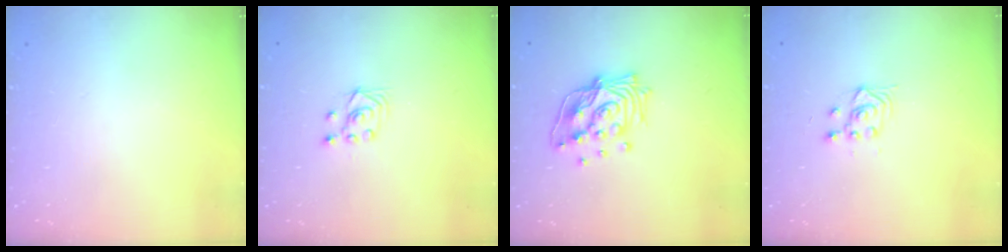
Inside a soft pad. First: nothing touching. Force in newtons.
{"total": 2.6, "press": 2.5, "slide": 1.0}
{"total": 15.9, "press": 15.9, "slide": 1.3}
{"total": 3.0, "press": 2.6, "slide": 1.3}